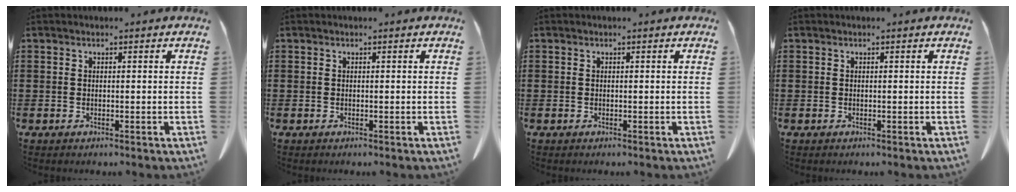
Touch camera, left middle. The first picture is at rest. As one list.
[{"total": 0.0}, {"total": 0.0}, {"total": 0.0}]